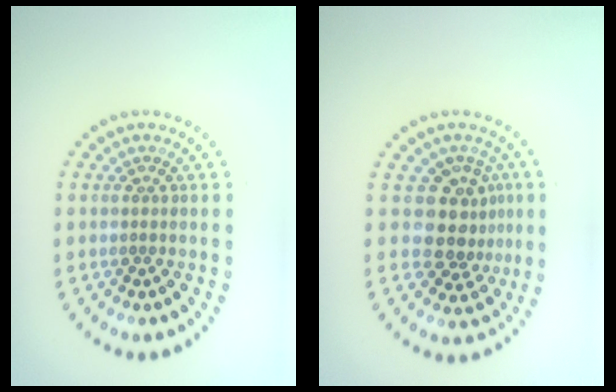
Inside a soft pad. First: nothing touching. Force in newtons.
{"total": 4.1, "press": 3.5, "slide": 2.1}